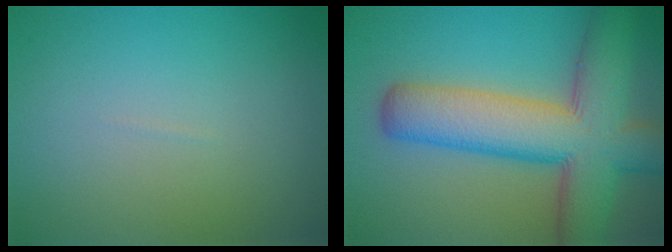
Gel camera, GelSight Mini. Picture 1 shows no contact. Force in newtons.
{"total": 10.9, "press": 10.9, "slide": 0.6}